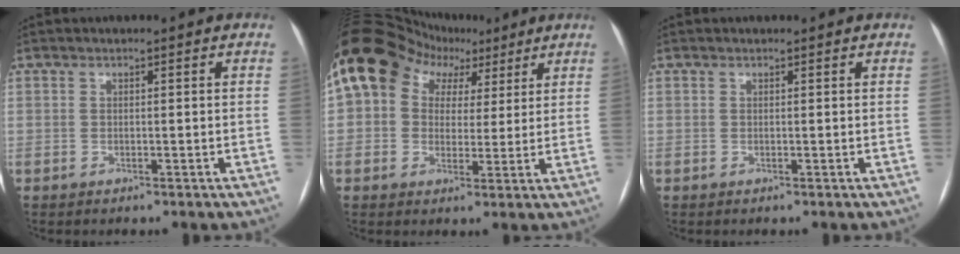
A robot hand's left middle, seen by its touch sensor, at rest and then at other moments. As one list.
[{"total": 13.4, "force": [6.0, 10.4, 6.0], "torque": [-0.101, 0.066, 0.096]}, {"total": 0.5, "force": [0.5, 0.1, 0.1], "torque": [-0.003, 0.005, 0.007]}]